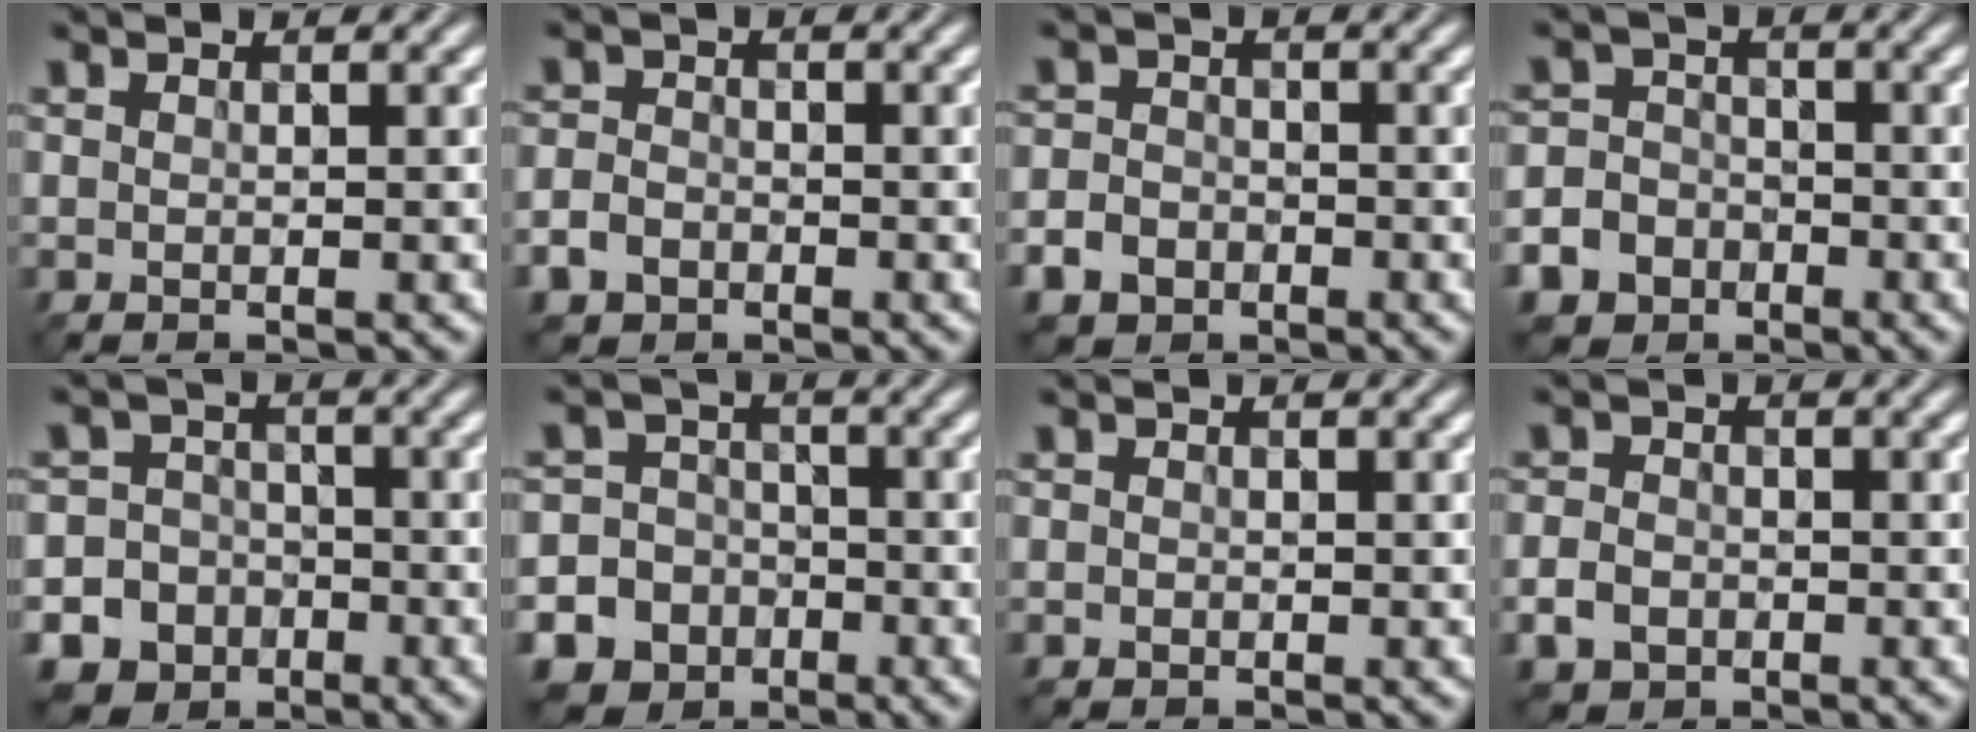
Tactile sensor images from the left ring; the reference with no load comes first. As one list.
[{"total": 3.0, "force": [-1.7, 2.3, 1.2], "torque": [-0.015, -0.007, -0.037]}, {"total": 5.0, "force": [-2.8, 3.8, 1.4], "torque": [-0.011, -0.014, -0.062]}, {"total": 8.0, "force": [-4.6, 6.4, 1.6], "torque": [-0.036, -0.027, -0.100]}, {"total": 9.7, "force": [-5.2, 8.0, 1.3], "torque": [-0.023, -0.033, -0.107]}, {"total": 10.8, "force": [-5.6, 9.1, 1.4], "torque": [-0.034, -0.035, -0.112]}, {"total": 0.5, "force": [-0.4, 0.4, 0.0], "torque": [0.002, -0.006, -0.008]}, {"total": 2.7, "force": [-1.2, 2.1, 1.2], "torque": [-0.025, -0.004, -0.026]}]